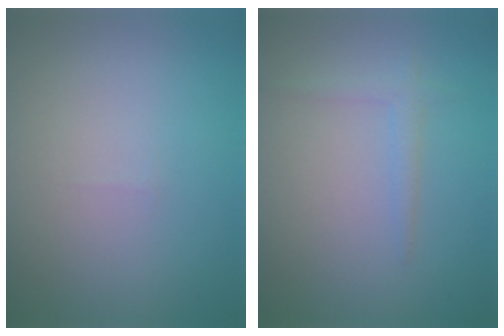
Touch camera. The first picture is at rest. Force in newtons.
{"total": 1.3, "press": 1.3, "slide": 0.1}